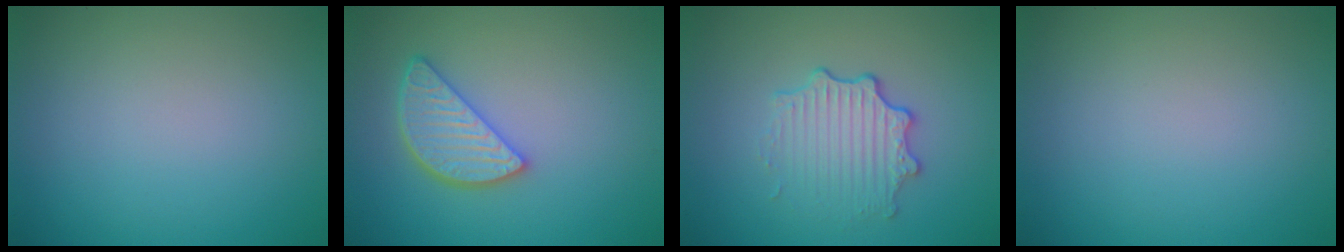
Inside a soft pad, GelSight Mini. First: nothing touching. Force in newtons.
{"total": 4.1, "press": 3.5, "slide": 2.1}
{"total": 3.4, "press": 2.7, "slide": 2.1}
{"total": 0.0}